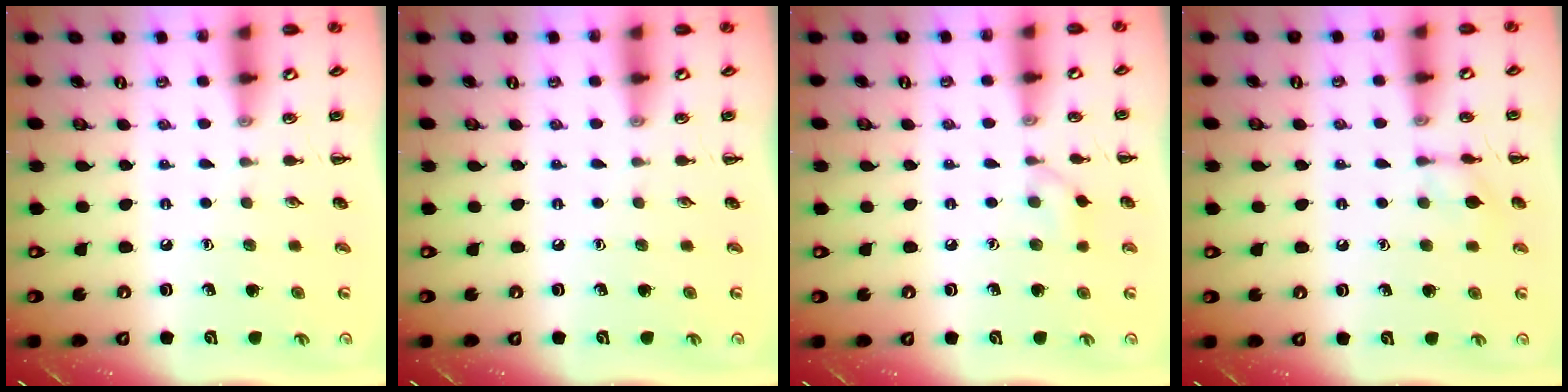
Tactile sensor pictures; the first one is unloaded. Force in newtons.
{"total": 0.0}
{"total": 5.8, "press": 5.6, "slide": 1.6}
{"total": 6.8, "press": 6.7, "slide": 0.8}